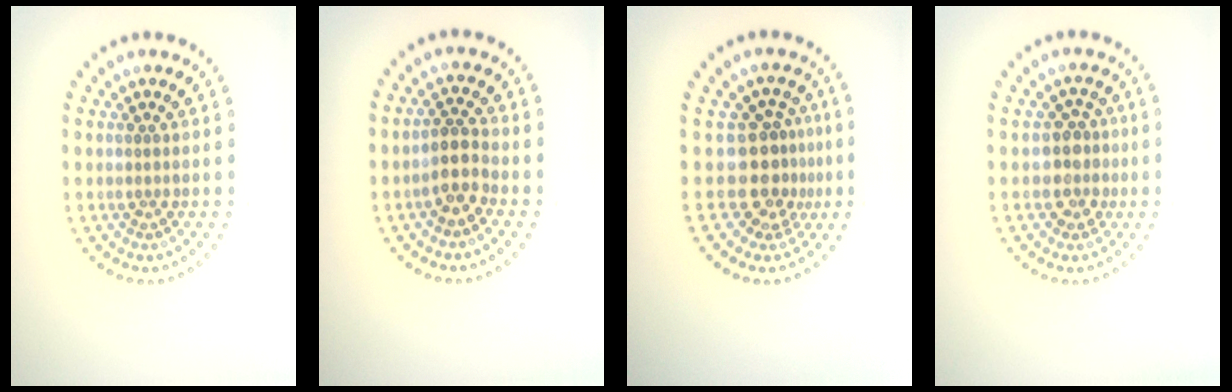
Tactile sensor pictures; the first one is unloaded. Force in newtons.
{"total": 2.5, "press": 2.2, "slide": 1.2}
{"total": 3.6, "press": 2.7, "slide": 2.4}
{"total": 2.4, "press": 2.1, "slide": 1.1}